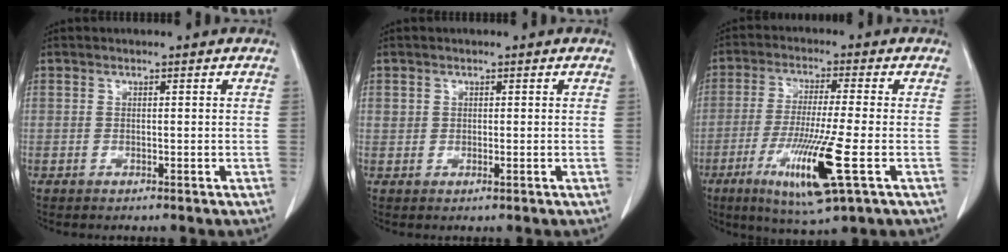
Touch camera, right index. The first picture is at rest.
{"total": 1.1, "force": [0.1, 0.8, 0.7], "torque": [-0.016, 0.003, 0.004]}
{"total": 12.6, "force": [-4.6, 0.2, 11.7], "torque": [-0.227, -0.033, -0.080]}